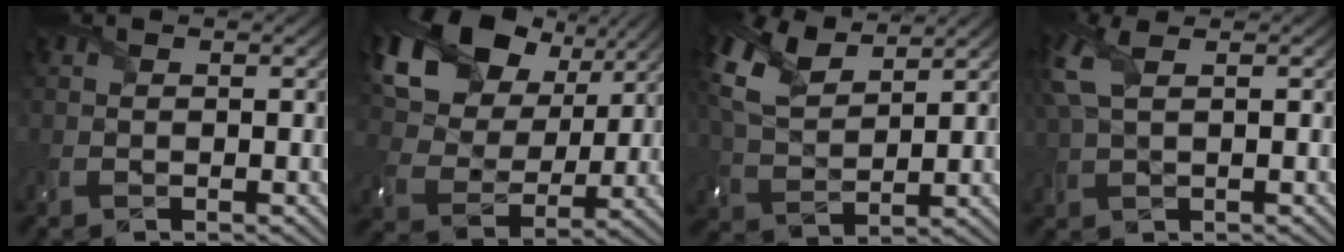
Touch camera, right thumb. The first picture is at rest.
{"total": 20.6, "force": [10.7, 14.1, 10.5], "torque": [-0.269, 0.054, 0.227]}
{"total": 9.2, "force": [5.5, 4.5, 5.9], "torque": [-0.169, 0.020, 0.114]}
{"total": 4.8, "force": [1.8, 1.9, 4.1], "torque": [-0.116, 0.016, 0.032]}